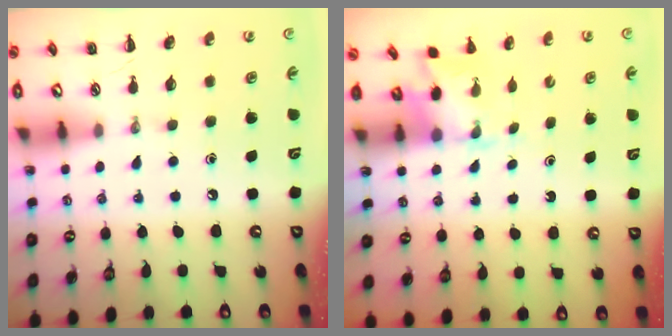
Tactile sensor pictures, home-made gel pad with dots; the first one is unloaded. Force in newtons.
{"total": 1.7, "press": 1.6, "slide": 0.5}